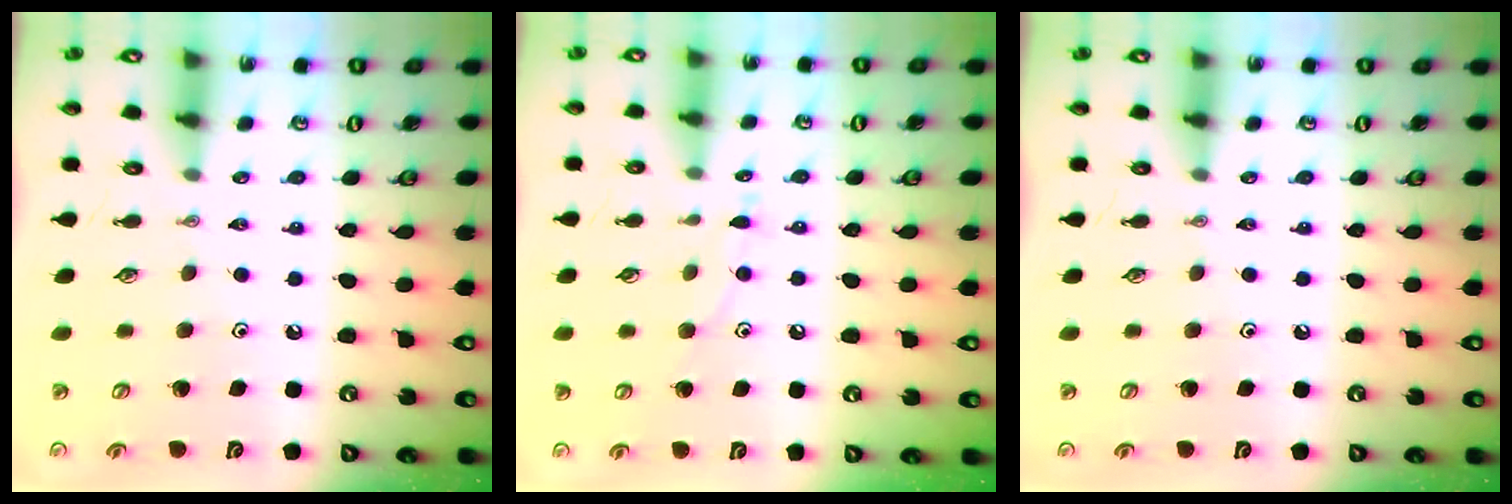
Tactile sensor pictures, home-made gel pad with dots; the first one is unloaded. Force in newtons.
{"total": 7.7, "press": 7.7, "slide": 0.6}
{"total": 0.0}